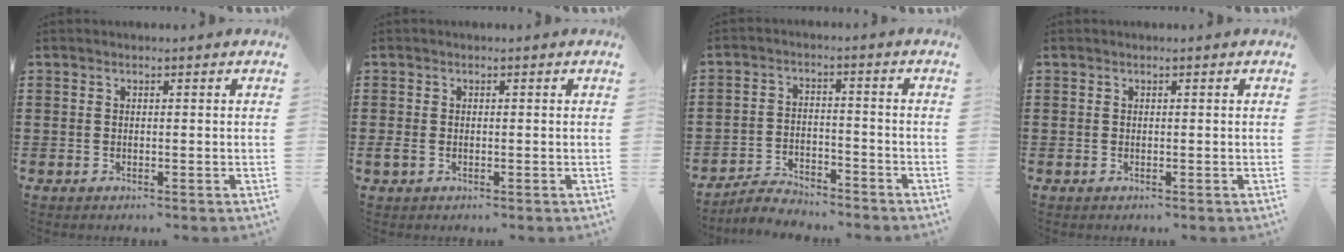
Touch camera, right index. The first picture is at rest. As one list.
[{"total": 1.1, "force": [-0.4, 0.7, 0.7], "torque": [-0.024, -0.003, -0.010]}, {"total": 4.0, "force": [-3.9, 0.7, 0.5], "torque": [-0.014, 0.009, -0.082]}, {"total": 0.0}]